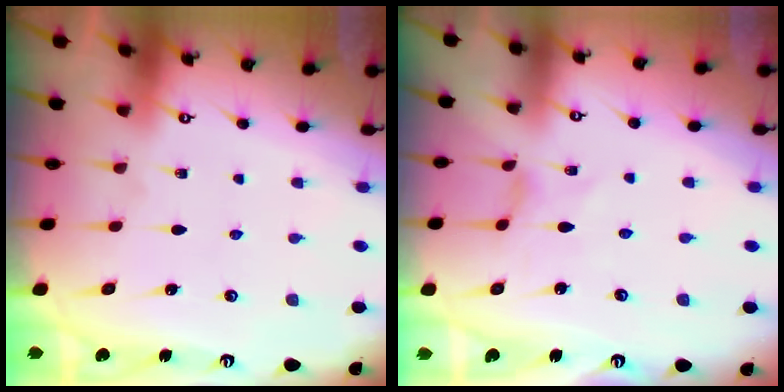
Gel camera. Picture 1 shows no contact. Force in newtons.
{"total": 0.0}